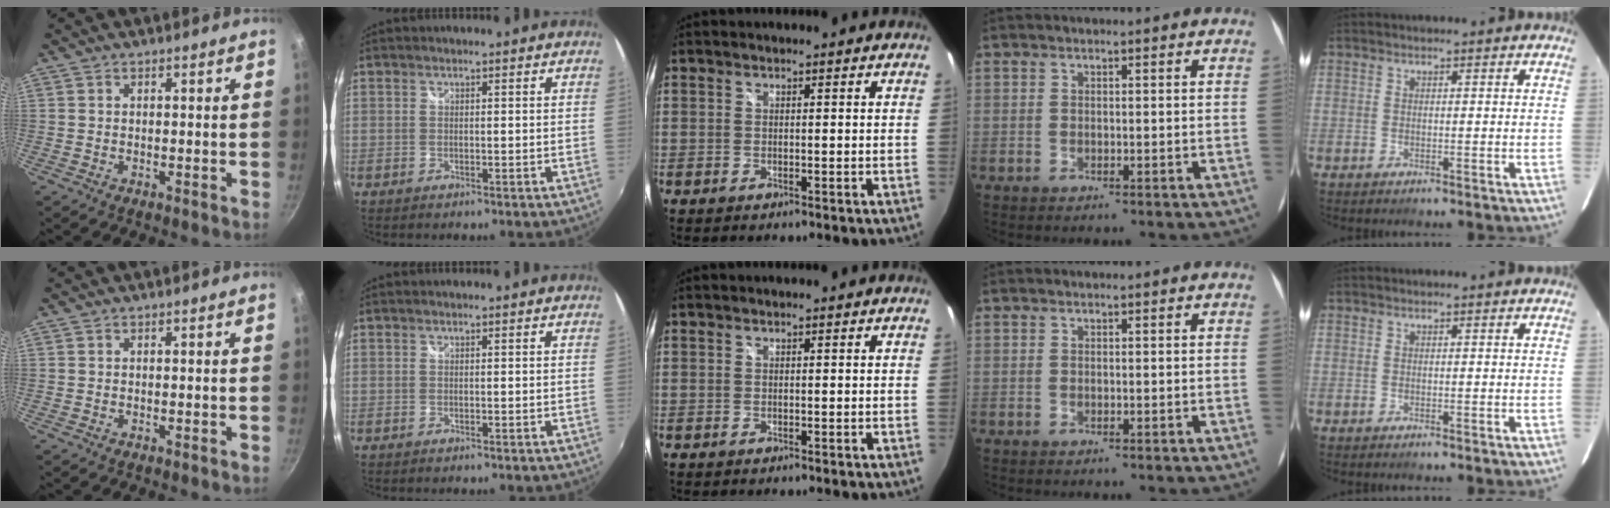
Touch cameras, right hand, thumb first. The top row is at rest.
{}